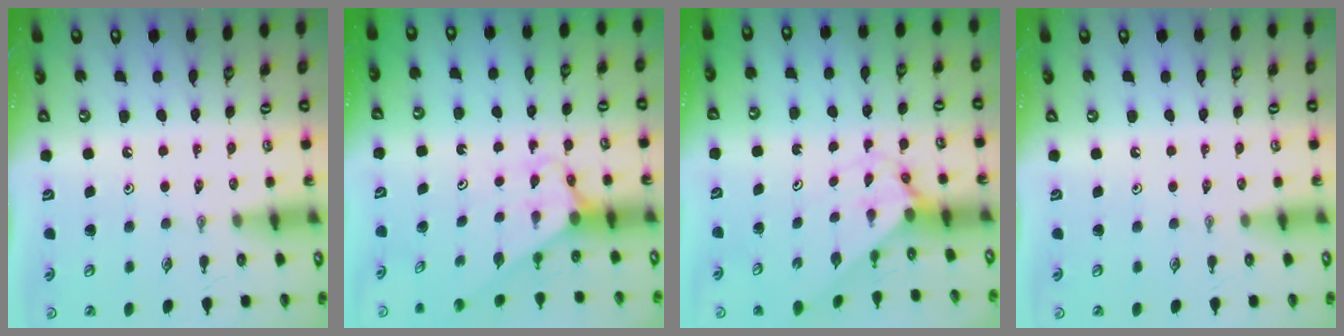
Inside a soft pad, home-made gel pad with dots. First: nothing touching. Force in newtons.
{"total": 2.5, "press": 2.5, "slide": 0.2}
{"total": 2.0, "press": 2.0, "slide": 0.2}
{"total": 0.0}